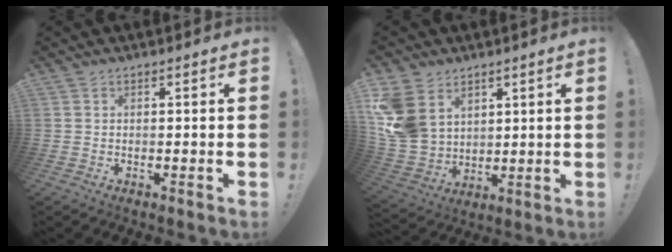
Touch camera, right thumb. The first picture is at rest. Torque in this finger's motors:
{"motor_torque": [0.31, 0.37, 1.08, 0.82, 0.11]}